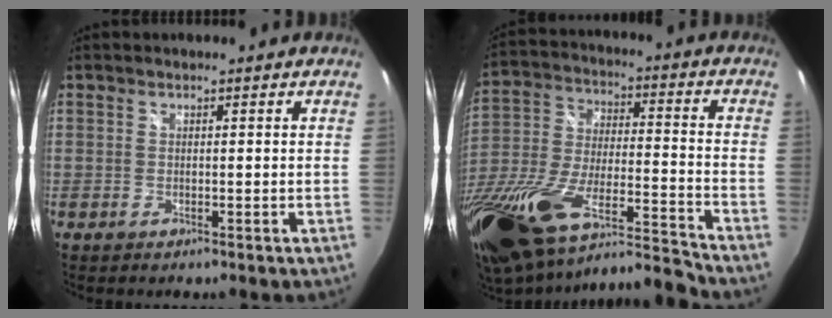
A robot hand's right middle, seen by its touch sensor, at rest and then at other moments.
{"total": 26.0, "force": [-17.8, 6.7, 17.7], "torque": [-0.331, -0.053, -0.305]}